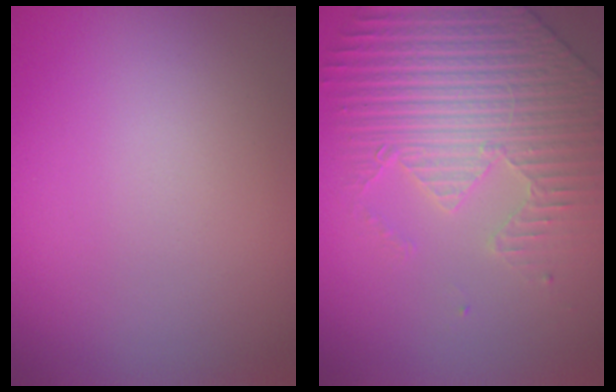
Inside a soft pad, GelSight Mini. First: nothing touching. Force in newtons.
{"total": 5.1, "press": 4.8, "slide": 1.6}